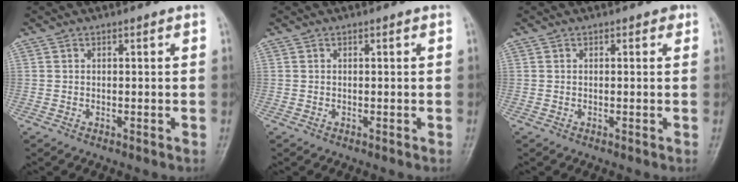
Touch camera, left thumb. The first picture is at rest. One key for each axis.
{"total": 0.0}
{"total": 0.9, "fx": 0.4, "fy": 0.5, "fz": 0.6, "tx": -0.001, "ty": 0.000, "tz": 0.001}